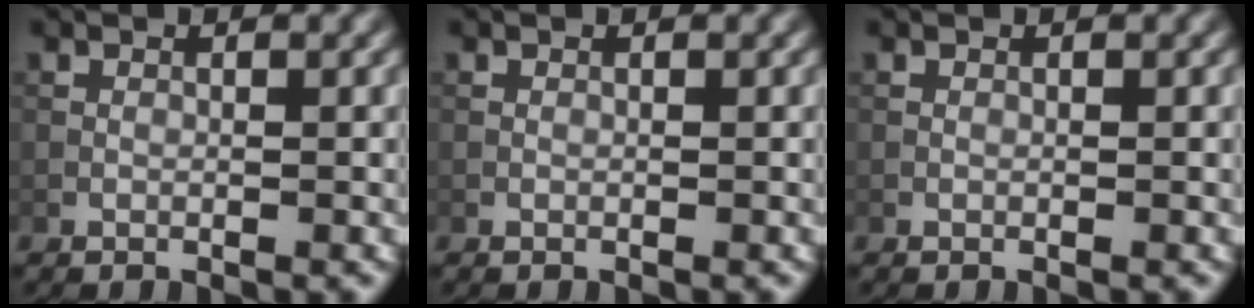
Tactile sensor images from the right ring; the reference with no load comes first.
{"total": 0.0}
{"total": 0.0}